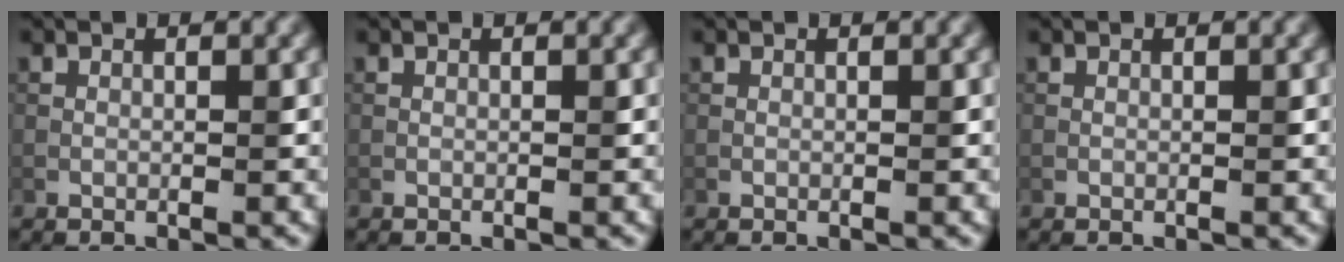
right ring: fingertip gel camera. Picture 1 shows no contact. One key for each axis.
{"total": 0.0}
{"total": 0.0}
{"total": 0.0}